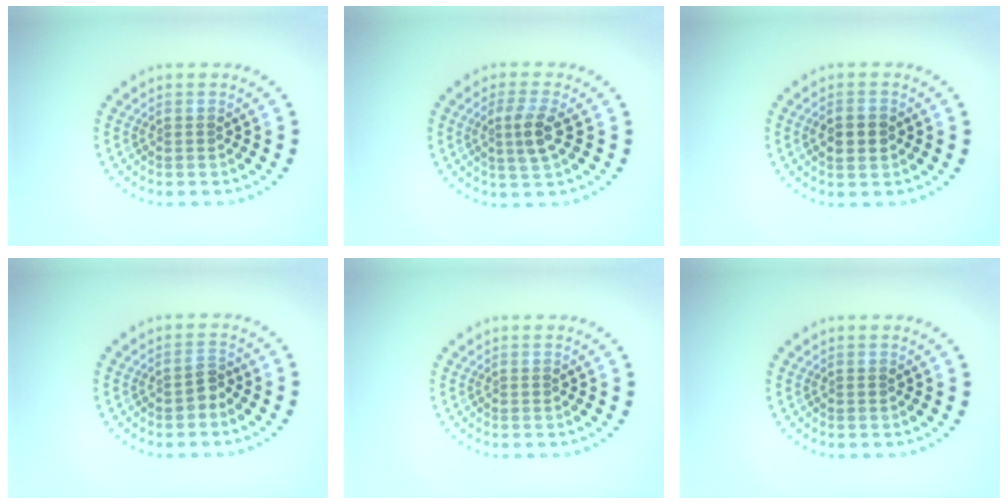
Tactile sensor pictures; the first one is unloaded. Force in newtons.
{"total": 2.7, "press": 2.5, "slide": 1.1}
{"total": 2.4, "press": 2.4, "slide": 0.0}
{"total": 1.3, "press": 1.1, "slide": 0.7}
{"total": 0.0}
{"total": 0.0}